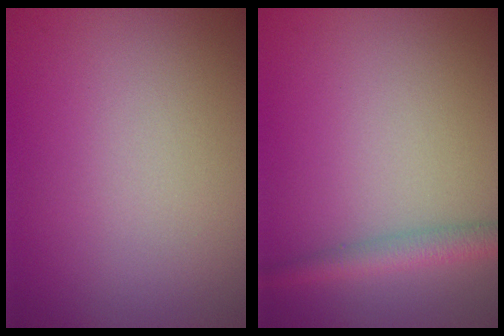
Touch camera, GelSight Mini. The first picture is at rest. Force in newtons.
{"total": 2.4, "press": 2.4, "slide": 0.2}